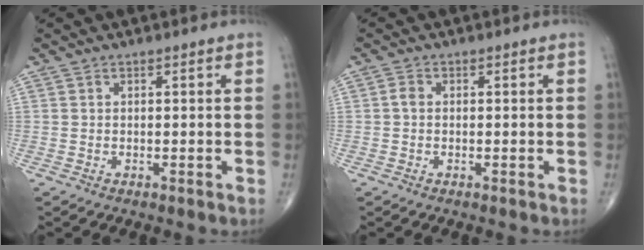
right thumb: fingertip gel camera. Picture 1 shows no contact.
{"total": 1.2, "force": [-0.1, 0.9, 0.8], "torque": [-0.013, 0.001, -0.005]}